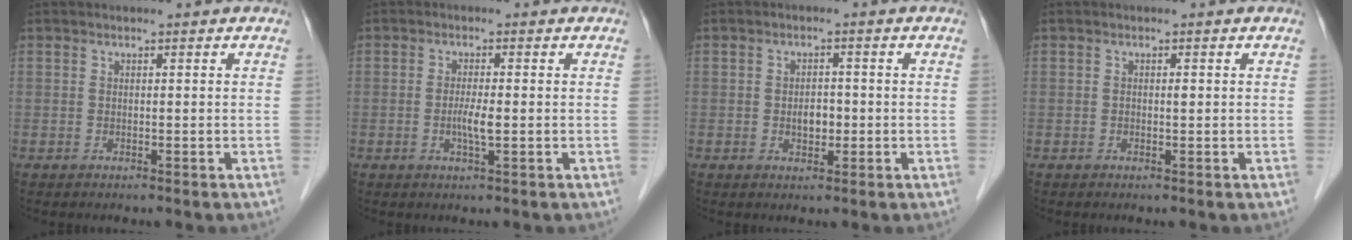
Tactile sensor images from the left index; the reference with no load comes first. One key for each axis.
{"total": 2.6, "fx": -0.5, "fy": 0.4, "fz": 2.6, "tx": -0.045, "ty": -0.005, "tz": -0.008}
{"total": 2.7, "fx": -0.6, "fy": 1.8, "fz": 1.9, "tx": -0.024, "ty": 0.000, "tz": -0.005}
{"total": 0.5, "fx": -0.1, "fy": 0.3, "fz": 0.5, "tx": -0.004, "ty": -0.004, "tz": -0.003}